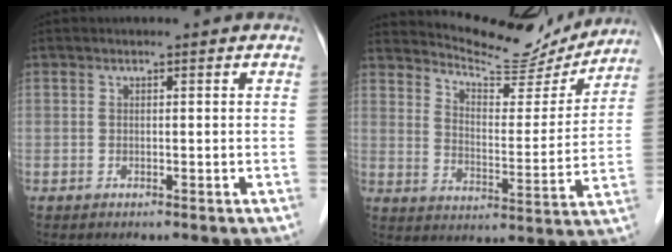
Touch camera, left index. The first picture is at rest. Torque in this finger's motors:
{"motor_torque": [0.57, -0.60, 0.33, 0.06]}